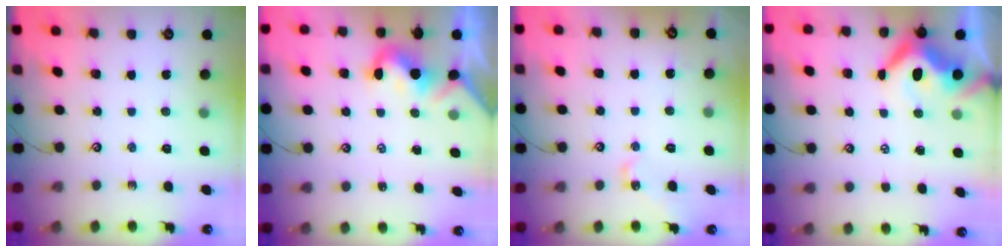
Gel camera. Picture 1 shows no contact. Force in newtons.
{"total": 1.5, "press": 1.4, "slide": 0.3}
{"total": 3.8, "press": 3.7, "slide": 0.8}
{"total": 7.8, "press": 7.7, "slide": 1.4}